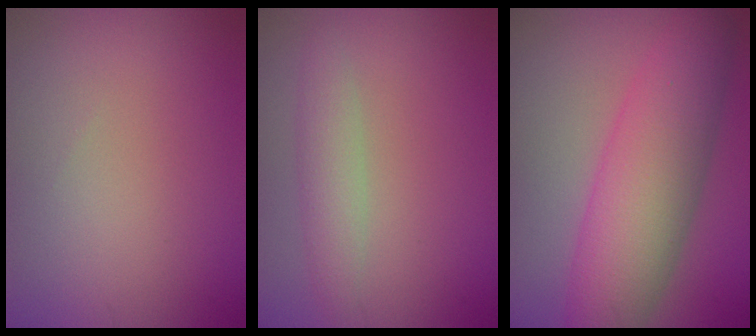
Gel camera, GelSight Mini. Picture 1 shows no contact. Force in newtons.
{"total": 2.2, "press": 2.2, "slide": 0.1}
{"total": 8.2, "press": 8.2, "slide": 0.1}